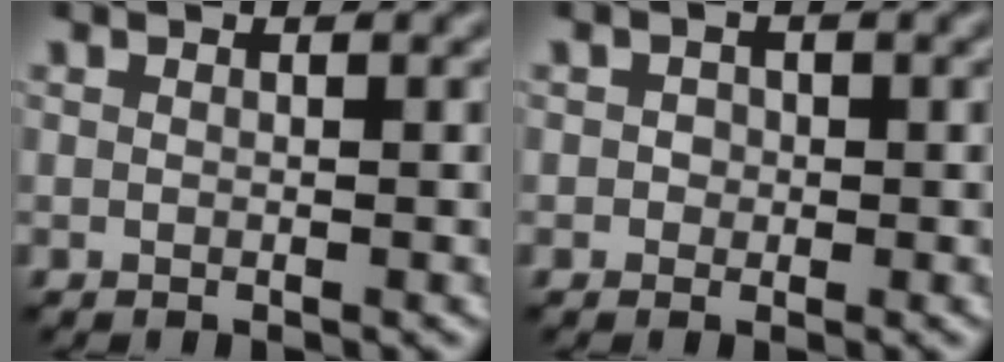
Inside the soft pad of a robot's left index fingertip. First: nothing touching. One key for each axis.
{"total": 1.1, "fx": 0.0, "fy": 1.0, "fz": 0.4, "tx": 0.000, "ty": -0.002, "tz": -0.003}